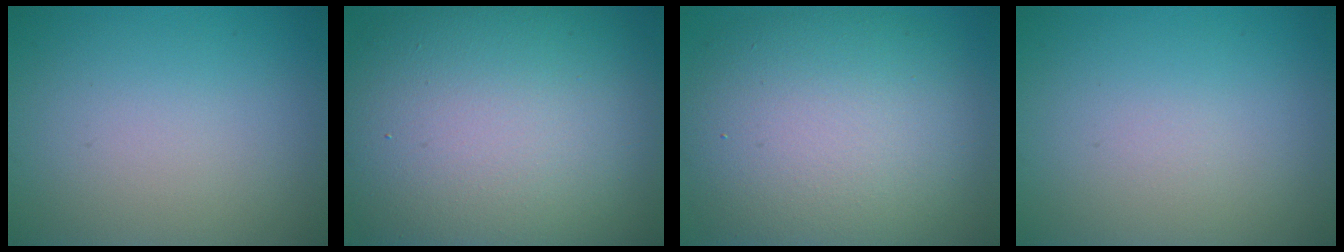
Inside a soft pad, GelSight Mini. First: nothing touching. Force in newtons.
{"total": 16.4, "press": 16.4, "slide": 0.9}
{"total": 11.8, "press": 11.8, "slide": 0.5}
{"total": 0.0}